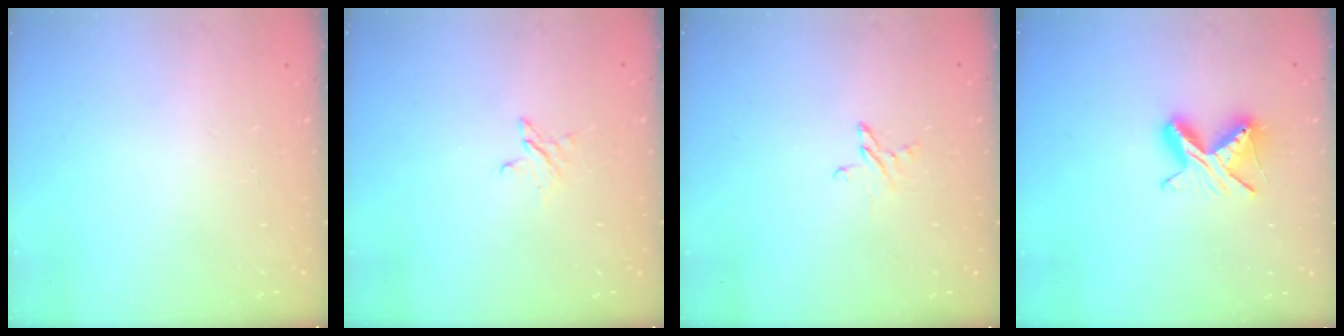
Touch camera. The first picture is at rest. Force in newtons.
{"total": 2.7, "press": 2.7, "slide": 0.3}
{"total": 3.4, "press": 3.4, "slide": 0.4}
{"total": 8.1, "press": 8.1, "slide": 0.6}